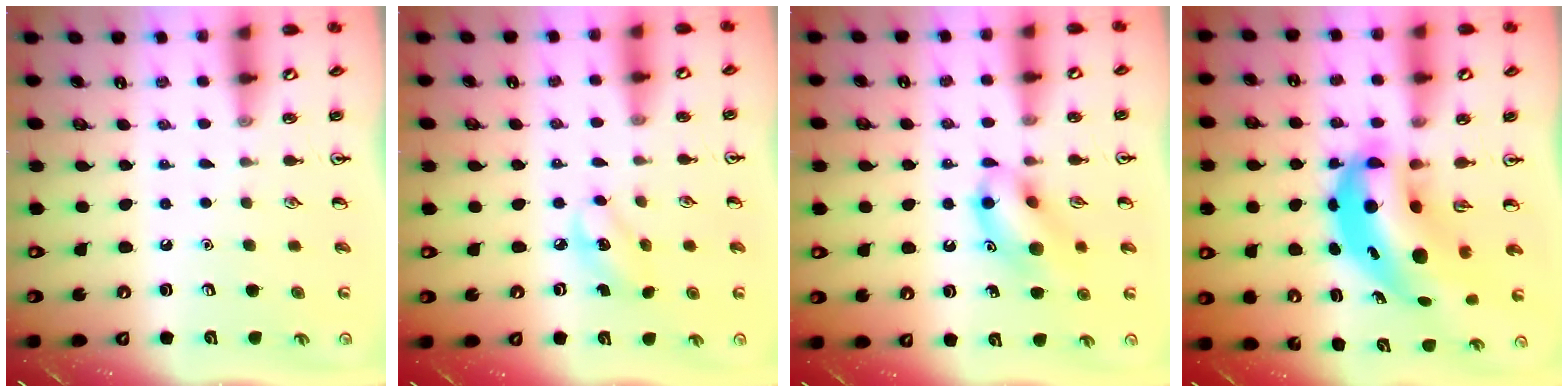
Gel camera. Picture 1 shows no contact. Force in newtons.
{"total": 3.9, "press": 3.8, "slide": 0.9}
{"total": 12.4, "press": 12.3, "slide": 1.7}
{"total": 10.6, "press": 10.2, "slide": 2.9}